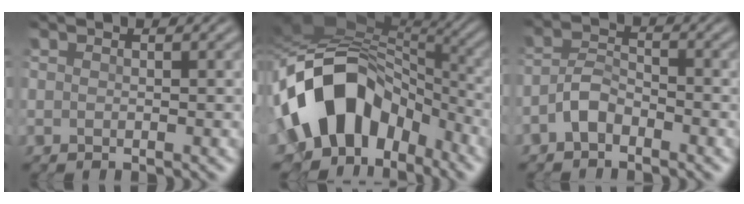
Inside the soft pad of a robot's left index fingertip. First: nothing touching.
{"total": 12.9, "force": [-2.7, 8.9, 9.0], "torque": [-0.158, 0.011, -0.057]}
{"total": 2.4, "force": [-1.7, 1.0, 1.4], "torque": [-0.029, 0.014, -0.039]}